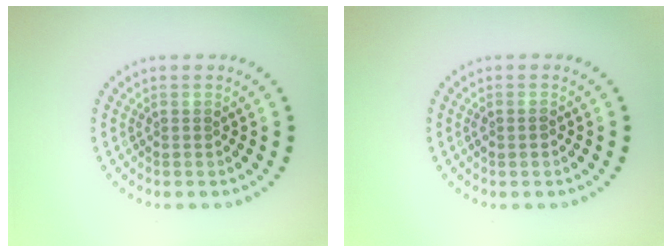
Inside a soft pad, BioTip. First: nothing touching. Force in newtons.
{"total": 0.7, "press": 0.7, "slide": 0.1}